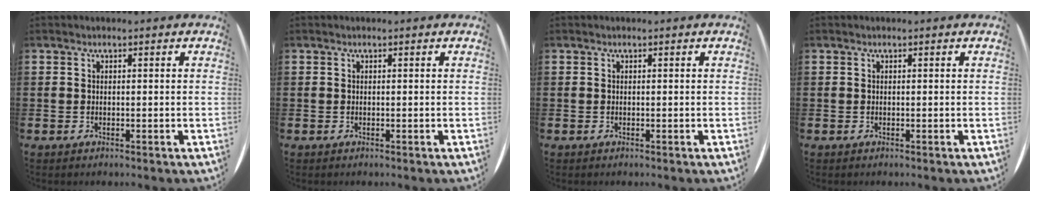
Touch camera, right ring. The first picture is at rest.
{"total": 0.0}
{"total": 0.0}
{"total": 0.0}